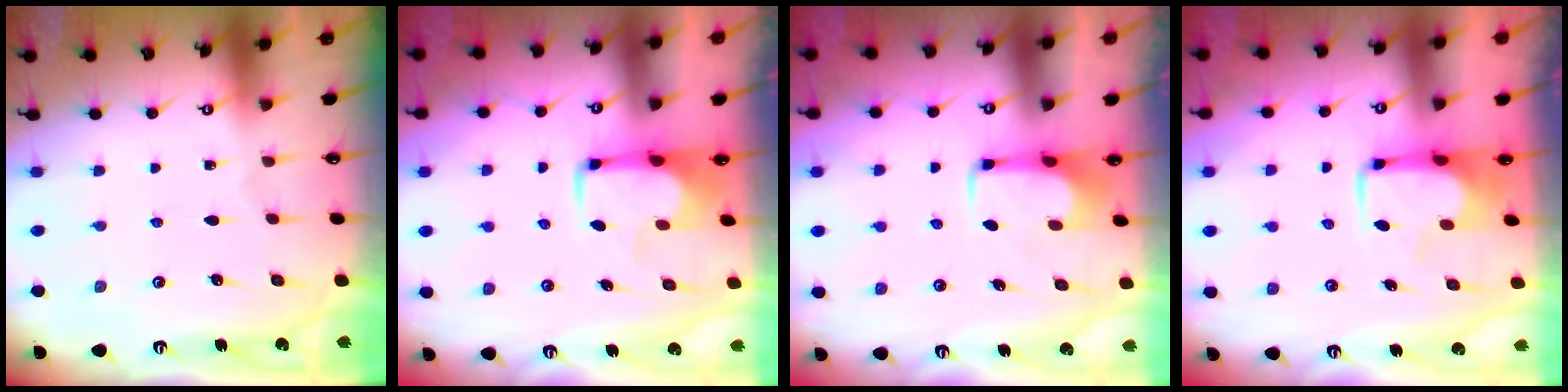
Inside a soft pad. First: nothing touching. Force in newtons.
{"total": 1.7, "press": 1.7, "slide": 0.4}
{"total": 2.1, "press": 2.1, "slide": 0.4}
{"total": 2.2, "press": 2.1, "slide": 0.7}